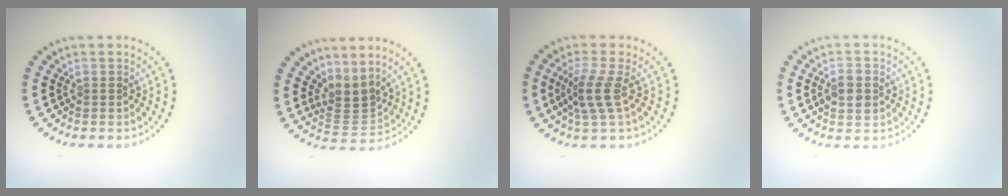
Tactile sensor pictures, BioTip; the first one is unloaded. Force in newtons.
{"total": 2.8, "press": 2.0, "slide": 1.9}
{"total": 2.8, "press": 2.3, "slide": 1.6}
{"total": 2.7, "press": 2.7, "slide": 0.1}